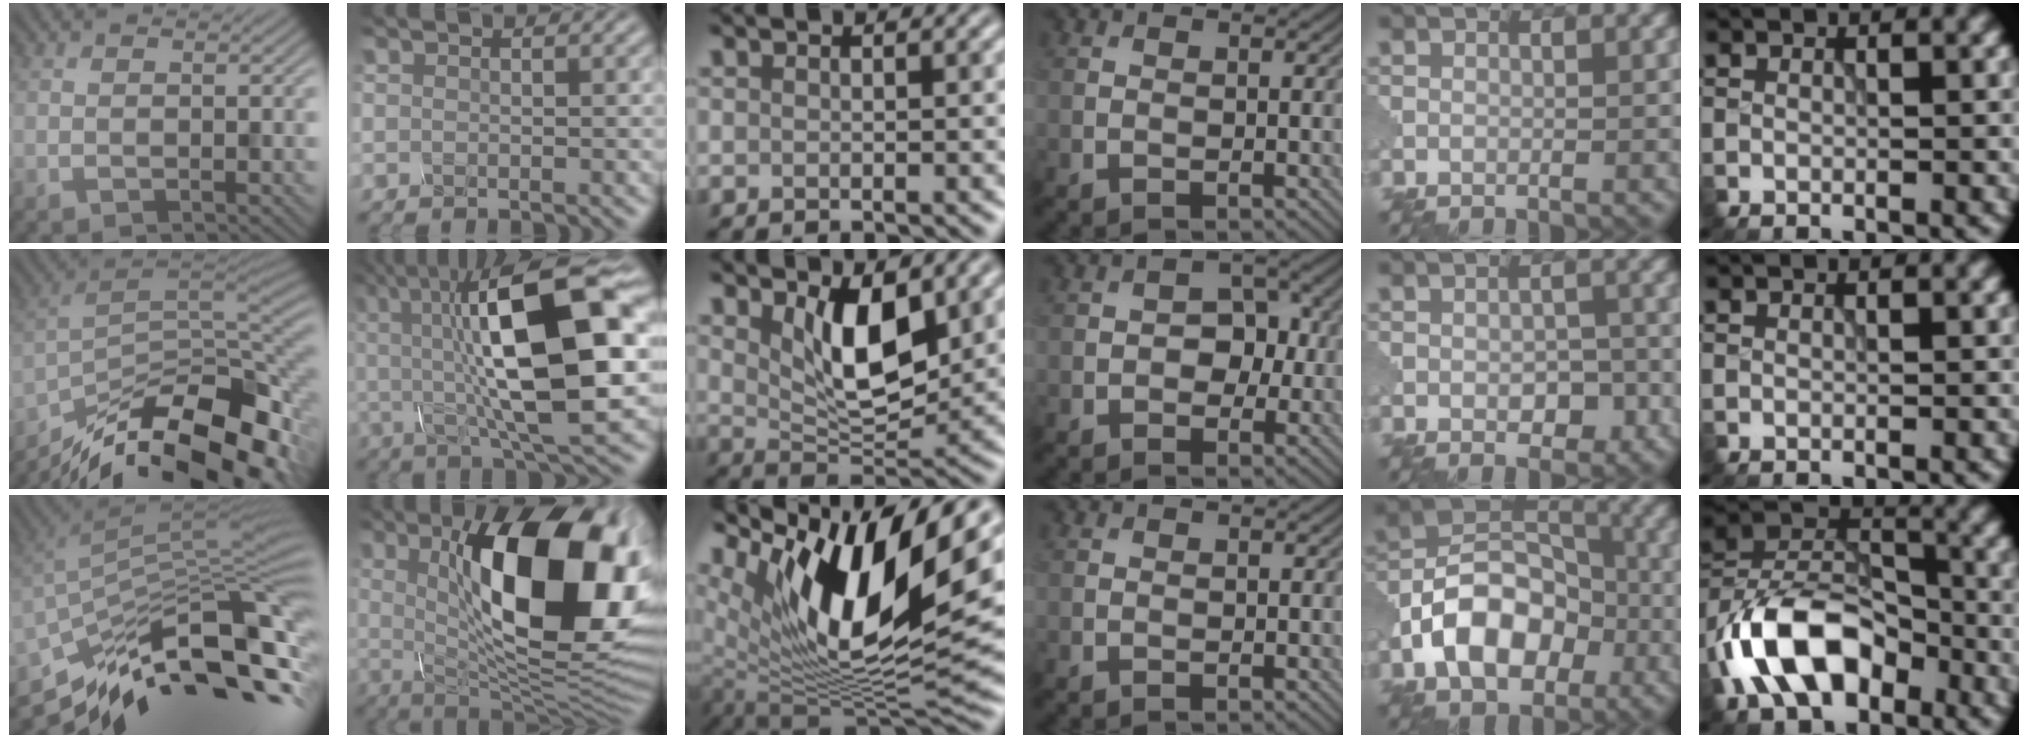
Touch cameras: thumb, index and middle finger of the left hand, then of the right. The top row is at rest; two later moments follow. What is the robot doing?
{"motion": "assemble", "object": "glue stick"}